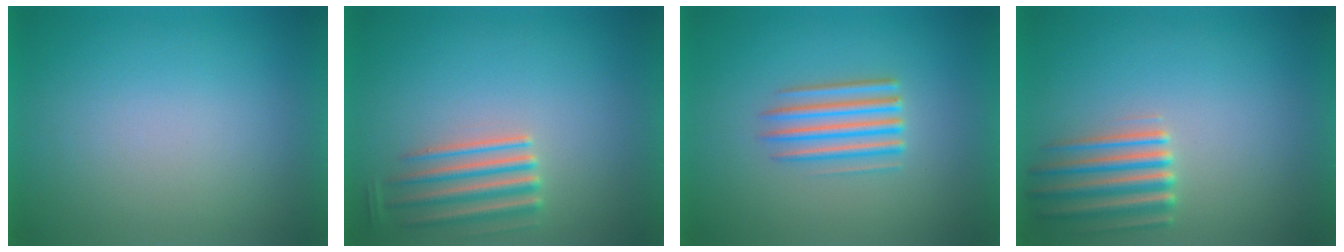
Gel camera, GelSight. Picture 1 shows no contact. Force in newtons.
{"total": 4.3}
{"total": 3.5}
{"total": 4.1}